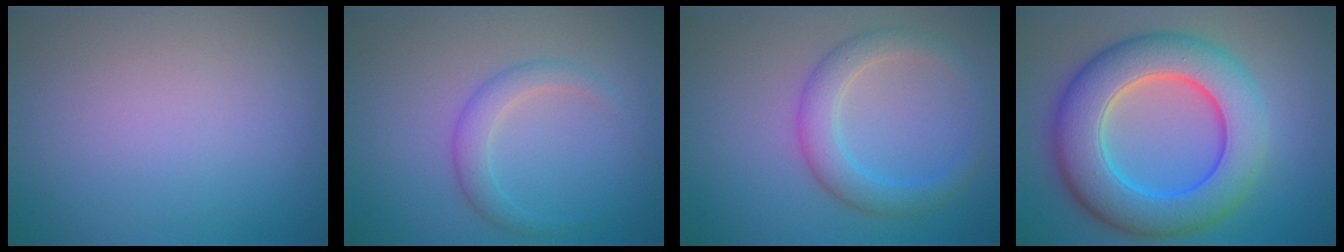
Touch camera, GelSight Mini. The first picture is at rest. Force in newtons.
{"total": 2.2, "press": 2.2, "slide": 0.1}
{"total": 3.6, "press": 3.6, "slide": 0.1}
{"total": 10.3, "press": 10.3, "slide": 0.3}